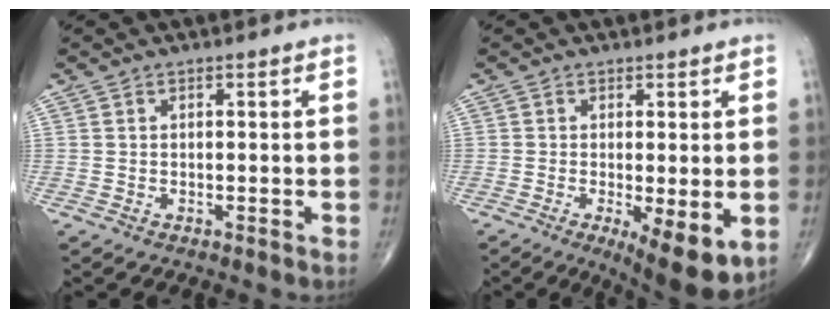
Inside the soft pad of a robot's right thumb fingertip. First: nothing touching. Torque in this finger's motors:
{"motor_torque": [-0.05, 0.66, 0.06, -0.15, 0.04]}